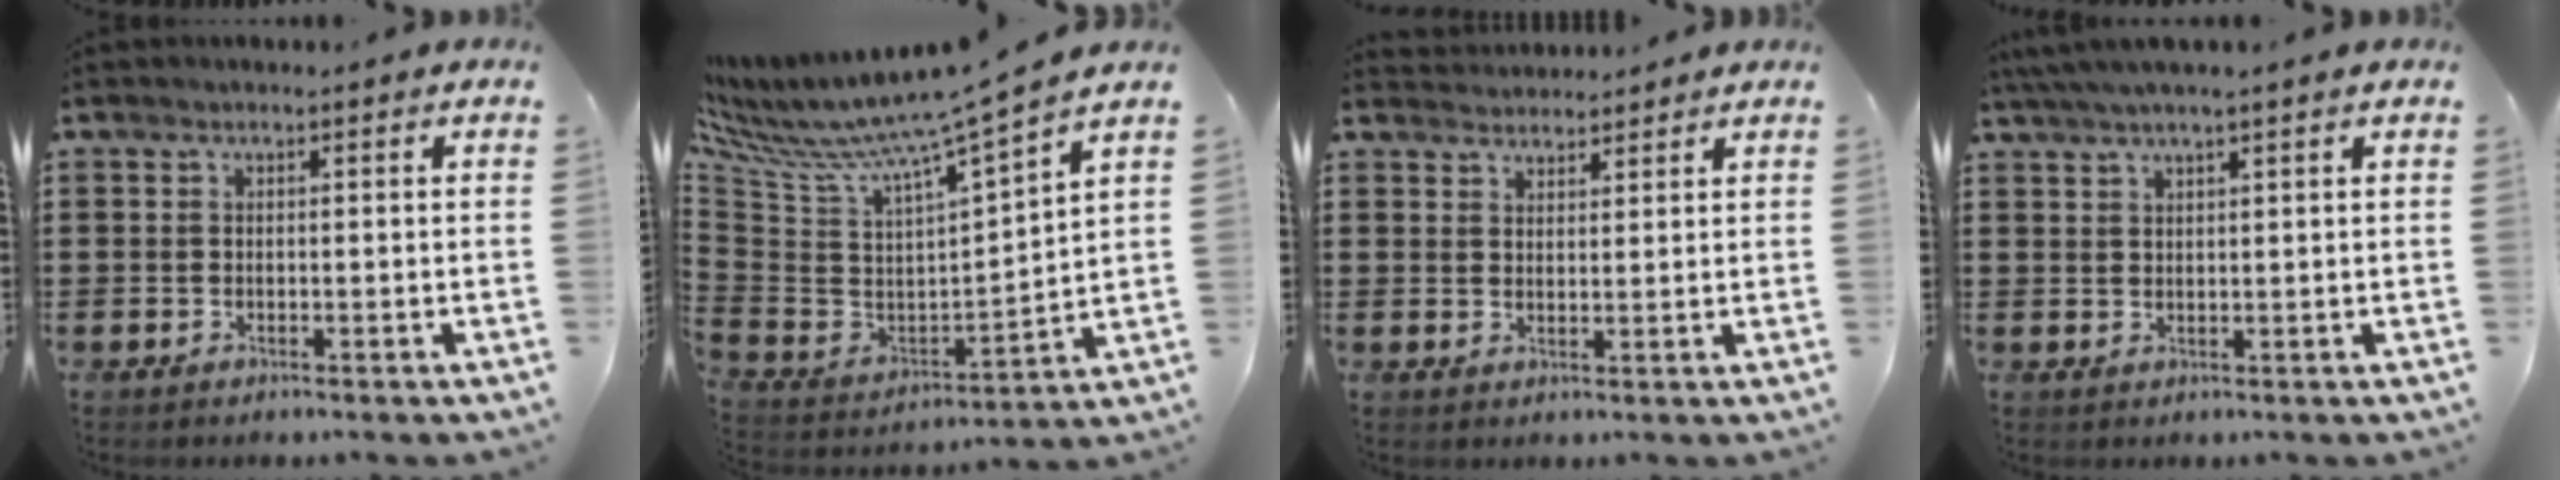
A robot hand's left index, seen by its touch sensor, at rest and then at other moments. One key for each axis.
{"total": 8.9, "fx": 7.2, "fy": -0.9, "fz": 5.1, "tx": -0.122, "ty": -0.063, "tz": 0.109}
{"total": 2.5, "fx": 2.5, "fy": 0.3, "fz": -0.4, "tx": 0.001, "ty": -0.005, "tz": 0.049}
{"total": 2.9, "fx": 2.3, "fy": -0.2, "fz": 1.7, "tx": -0.039, "ty": 0.003, "tz": 0.042}